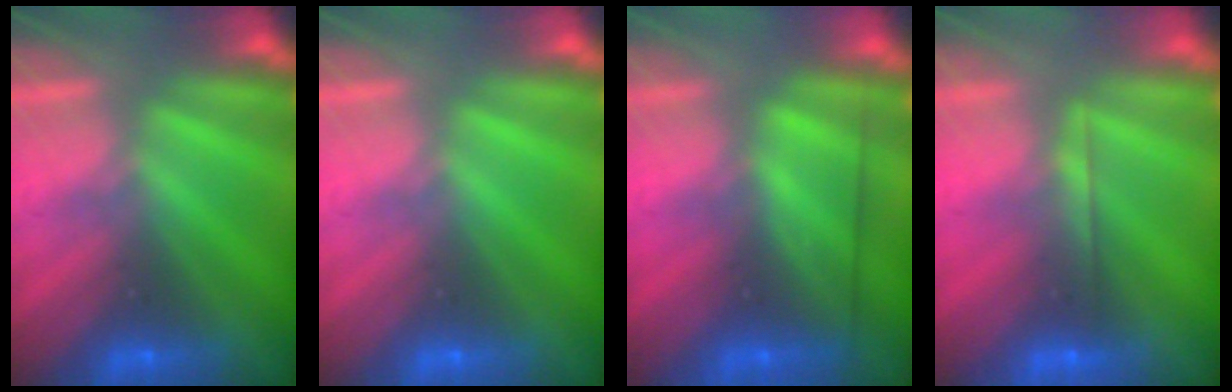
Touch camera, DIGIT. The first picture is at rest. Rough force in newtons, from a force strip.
{"total": 0.0}
{"total": 2.6}
{"total": 1.7}